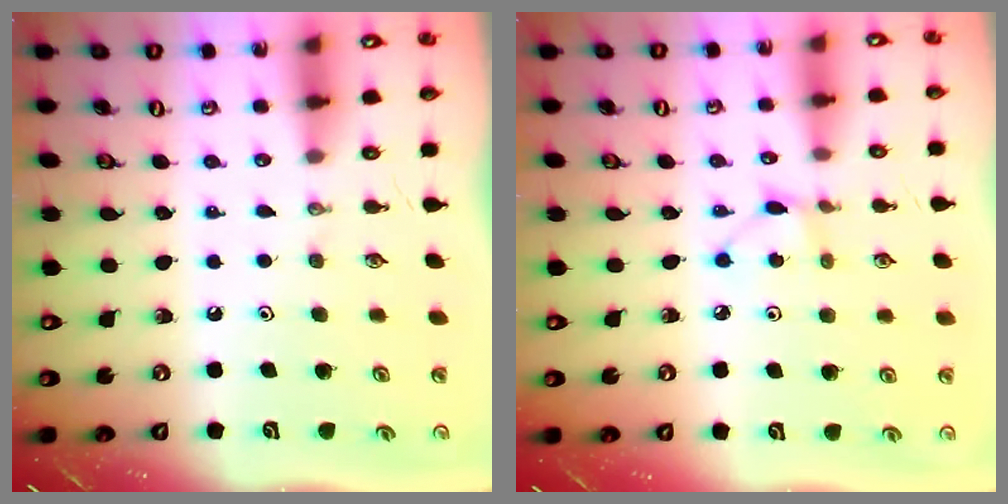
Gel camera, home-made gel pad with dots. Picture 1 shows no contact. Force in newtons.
{"total": 3.9, "press": 3.8, "slide": 0.5}